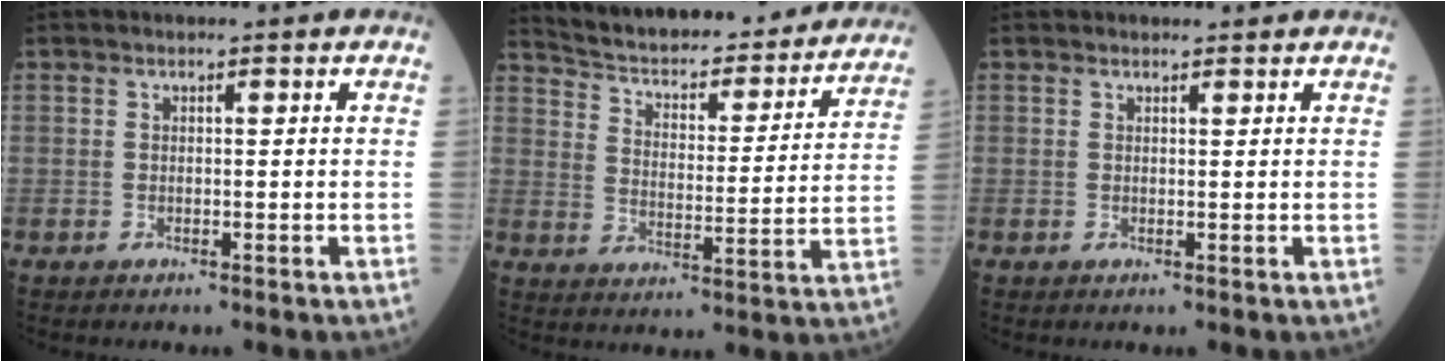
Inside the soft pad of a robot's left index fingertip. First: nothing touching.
{"total": 21.6, "force": [20.4, 3.8, 6.2], "torque": [-0.091, -0.009, 0.268]}
{"total": 1.3, "force": [1.3, 0.3, 0.1], "torque": [-0.007, 0.005, 0.016]}